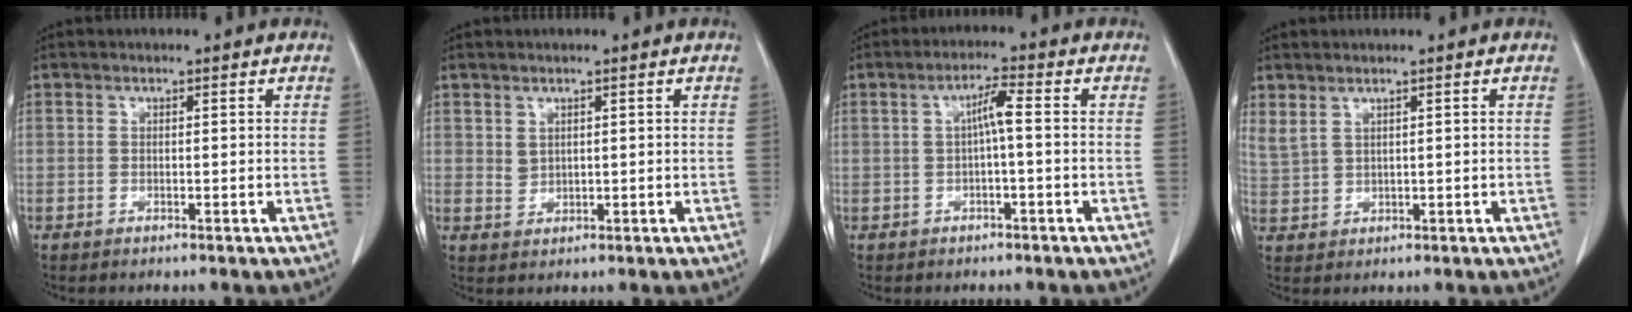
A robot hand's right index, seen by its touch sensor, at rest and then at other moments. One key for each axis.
{"total": 1.6, "fx": 0.8, "fy": 1.2, "fz": 0.7, "tx": -0.010, "ty": -0.003, "tz": 0.020}
{"total": 3.4, "fx": 0.0, "fy": 0.2, "fz": 3.4, "tx": -0.062, "ty": 0.012, "tz": 0.001}
{"total": 2.8, "fx": 2.0, "fy": 1.1, "fz": 1.6, "tx": -0.046, "ty": 0.005, "tz": 0.057}